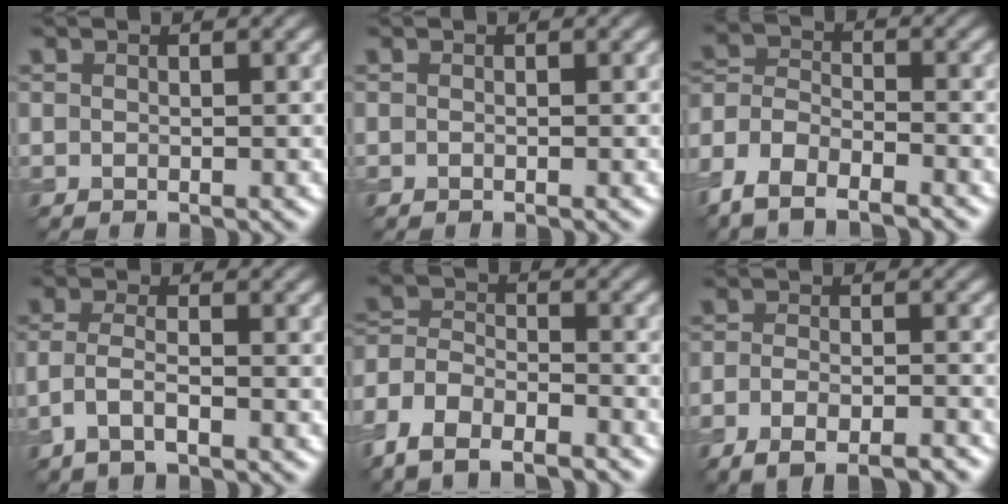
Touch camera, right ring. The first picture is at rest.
{"total": 0.0}
{"total": 7.3, "force": [-5.3, 3.4, 3.7], "torque": [-0.068, -0.005, -0.105]}
{"total": 2.6, "force": [-1.1, 0.9, 2.1], "torque": [-0.048, 0.002, -0.028]}
{"total": 8.1, "force": [-6.0, 4.0, 3.7], "torque": [-0.064, -0.003, -0.115]}
{"total": 5.4, "force": [-3.5, 1.9, 3.6], "torque": [-0.057, -0.006, -0.058]}